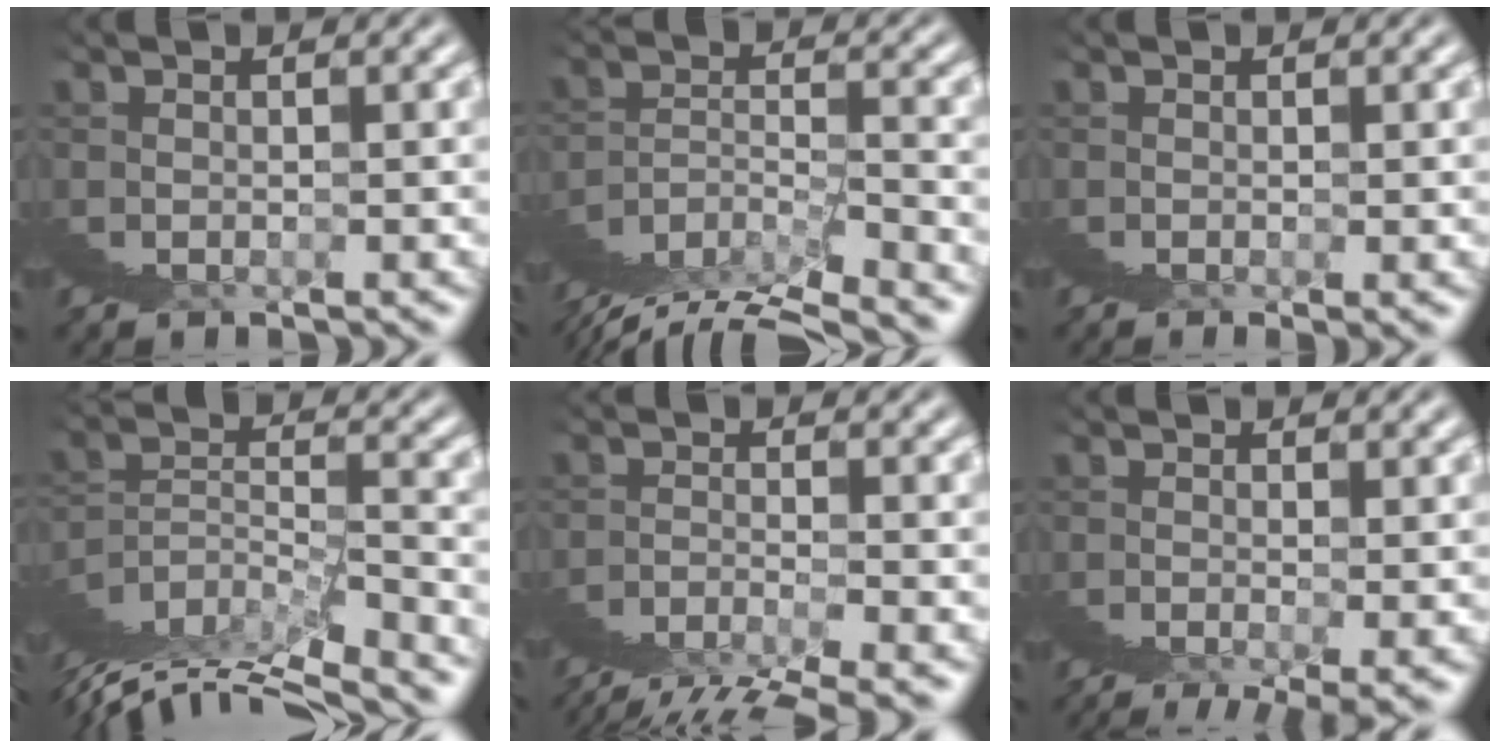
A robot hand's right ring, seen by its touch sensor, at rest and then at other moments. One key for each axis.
{"total": 2.6, "fx": -0.3, "fy": 1.5, "fz": 2.2, "tx": -0.025, "ty": 0.001, "tz": -0.015}
{"total": 0.8, "fx": 0.4, "fy": -0.4, "fz": 0.5, "tx": -0.001, "ty": 0.008, "tz": 0.006}
{"total": 2.8, "fx": 0.8, "fy": 0.4, "fz": 2.6, "tx": -0.010, "ty": 0.024, "tz": 0.000}
{"total": 1.2, "fx": 0.5, "fy": 0.4, "fz": 1.1, "tx": -0.001, "ty": 0.031, "tz": -0.009}
{"total": 1.5, "fx": 0.9, "fy": -0.7, "fz": 1.0, "tx": 0.000, "ty": 0.019, "tz": 0.008}